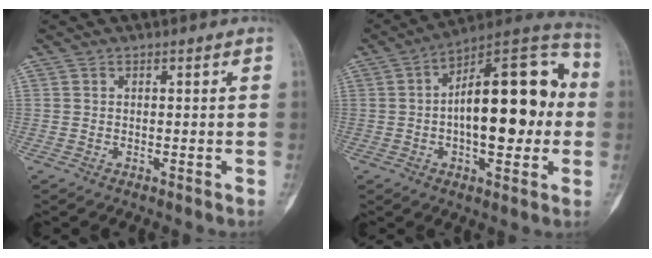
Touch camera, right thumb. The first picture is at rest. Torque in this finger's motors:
{"motor_torque": [2.20, 2.80, 1.37, -1.15, 0.23]}